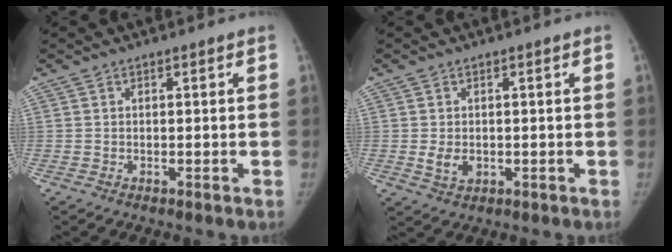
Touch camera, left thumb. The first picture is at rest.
{"total": 3.0, "force": [-0.3, 2.2, 2.1], "torque": [-0.030, -0.004, 0.000]}